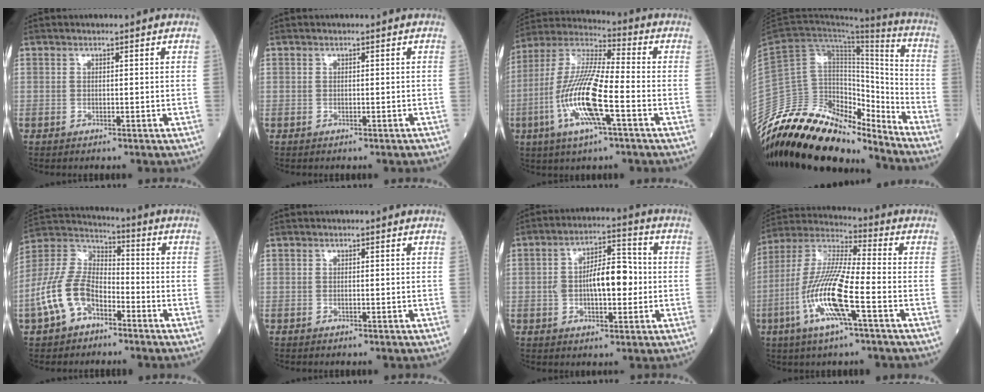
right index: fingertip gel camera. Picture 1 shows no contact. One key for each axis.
{"total": 0.0}
{"total": 15.2, "fx": -4.5, "fy": 1.9, "fz": 14.4, "tx": -0.299, "ty": -0.007, "tz": -0.089}
{"total": 22.6, "fx": -19.4, "fy": 6.1, "fz": 9.9, "tx": -0.179, "ty": 0.024, "tz": -0.341}
{"total": 11.9, "fx": -5.4, "fy": 6.8, "fz": 8.1, "tx": -0.196, "ty": 0.020, "tz": -0.107}
{"total": 0.0}
{"total": 9.4, "fx": -0.5, "fy": 3.7, "fz": 8.6, "tx": -0.151, "ty": 0.022, "tz": -0.009}
{"total": 14.5, "fx": -4.7, "fy": 1.3, "fz": 13.6, "tx": -0.284, "ty": -0.005, "tz": -0.097}